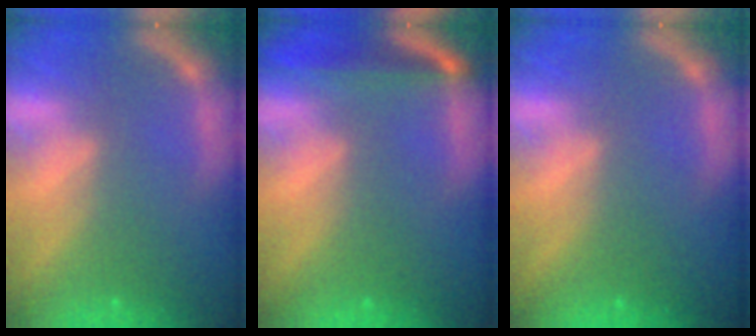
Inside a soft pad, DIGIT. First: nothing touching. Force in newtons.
{"total": 4.5}
{"total": 0.0}